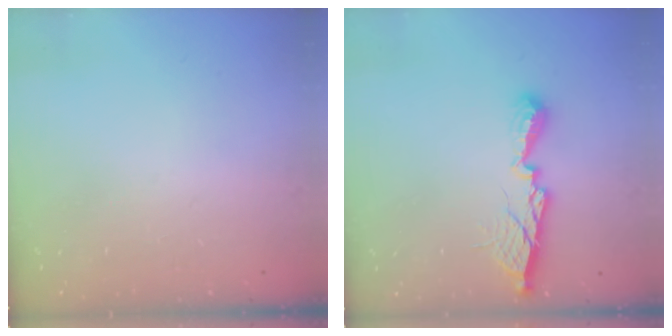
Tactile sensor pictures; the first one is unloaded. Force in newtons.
{"total": 11.0, "press": 11.0, "slide": 0.4}